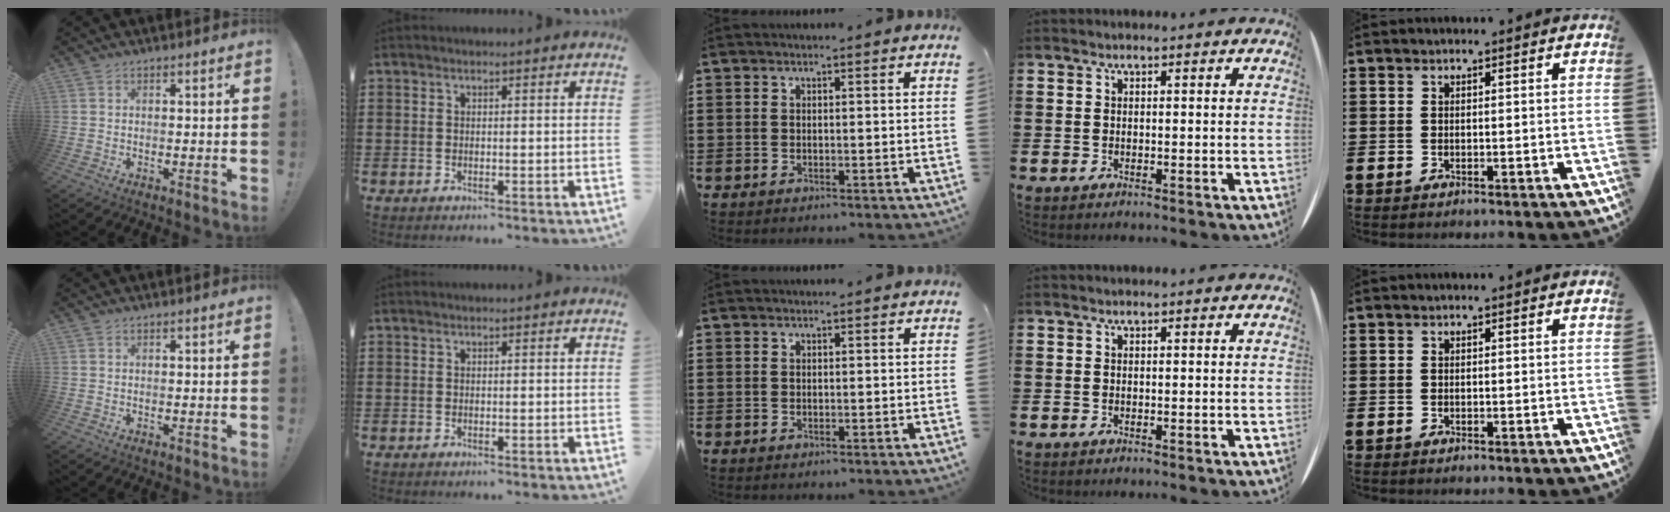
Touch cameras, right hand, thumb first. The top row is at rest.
{}